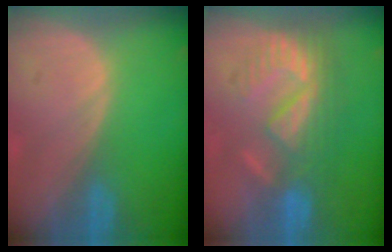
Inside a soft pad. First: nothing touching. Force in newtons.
{"total": 9.1, "press": 8.0, "slide": 4.3}